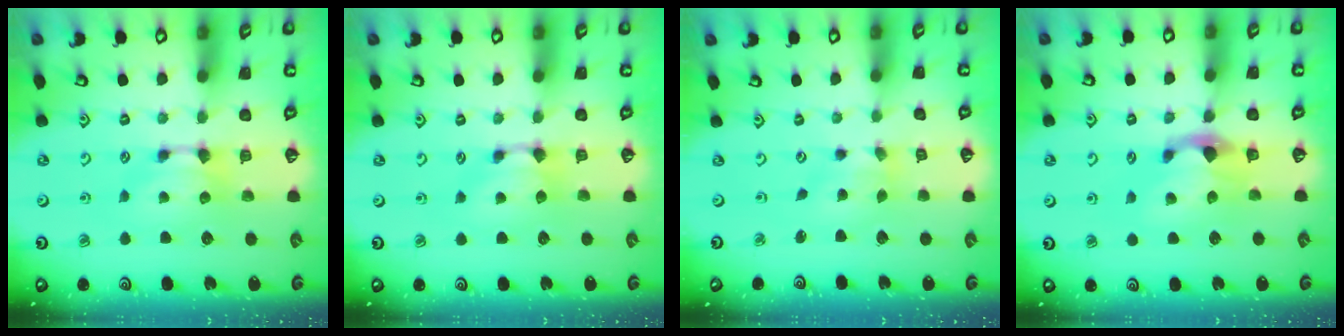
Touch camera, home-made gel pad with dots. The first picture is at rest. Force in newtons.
{"total": 0.6, "press": 0.2, "slide": 0.5}
{"total": 2.4, "press": 1.9, "slide": 1.4}
{"total": 2.5, "press": 2.1, "slide": 1.4}